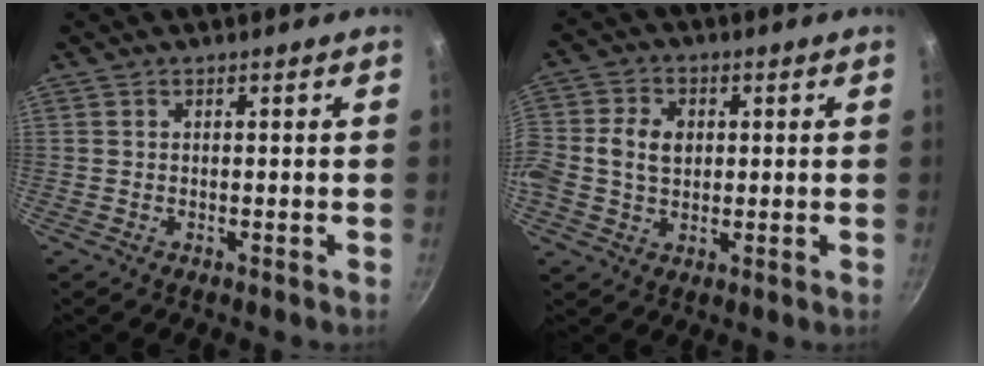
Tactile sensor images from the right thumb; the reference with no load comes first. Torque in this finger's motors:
{"motor_torque": [2.49, 2.52, 0.40, -0.20, 0.25]}